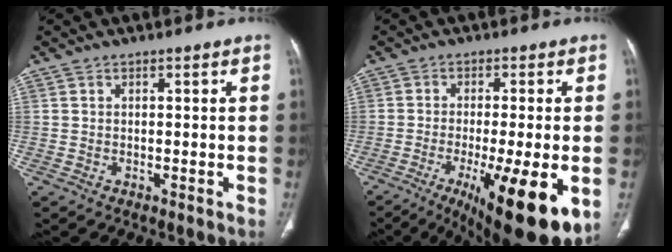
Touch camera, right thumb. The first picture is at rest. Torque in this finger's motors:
{"motor_torque": [3.24, 1.77, 1.65, -0.83, 0.52]}